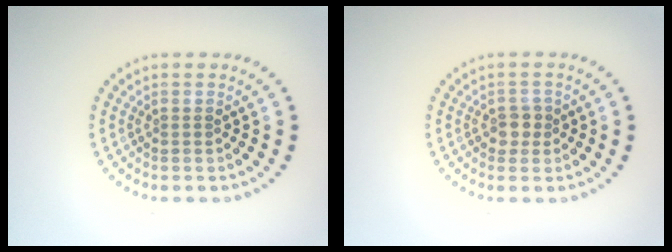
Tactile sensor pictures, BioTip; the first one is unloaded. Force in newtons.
{"total": 1.6, "press": 1.5, "slide": 0.6}